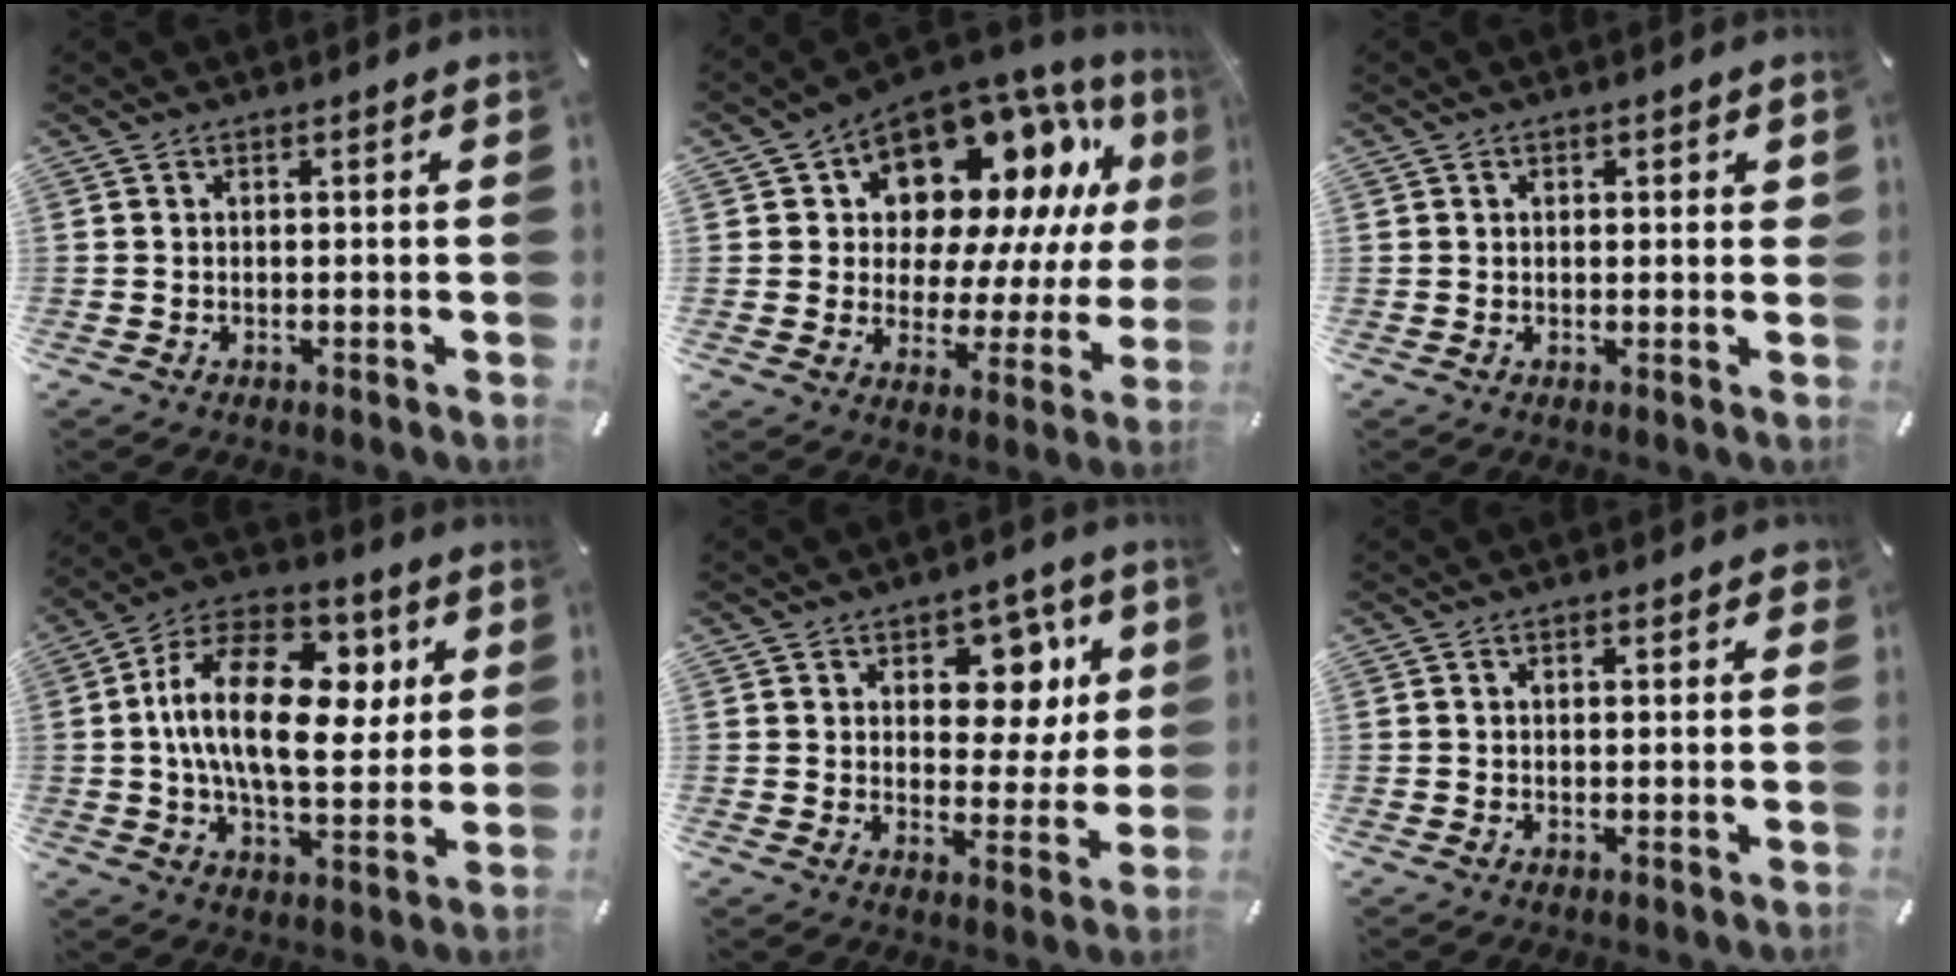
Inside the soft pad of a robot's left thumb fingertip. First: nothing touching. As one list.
[{"total": 15.7, "force": [9.5, 9.5, 8.1], "torque": [-0.129, -0.079, 0.164]}, {"total": 1.2, "force": [0.3, 0.9, 0.7], "torque": [-0.006, 0.002, 0.004]}, {"total": 22.0, "force": [4.4, 12.1, 17.9], "torque": [-0.330, -0.002, 0.065]}, {"total": 10.2, "force": [4.6, 7.7, 4.9], "torque": [-0.045, -0.033, 0.076]}, {"total": 1.3, "force": [0.6, 0.8, 0.8], "torque": [-0.009, 0.002, 0.009]}]